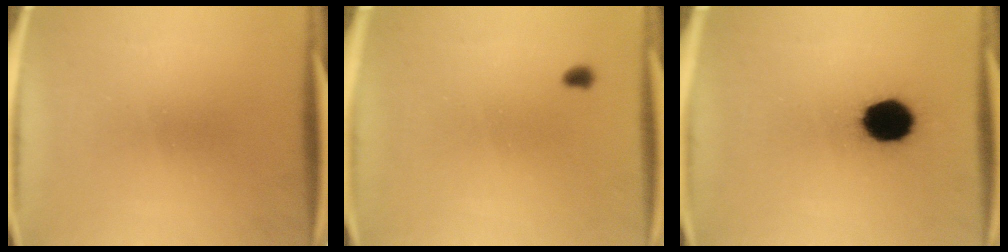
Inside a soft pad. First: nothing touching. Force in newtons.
{"total": 1.0}
{"total": 11.9}